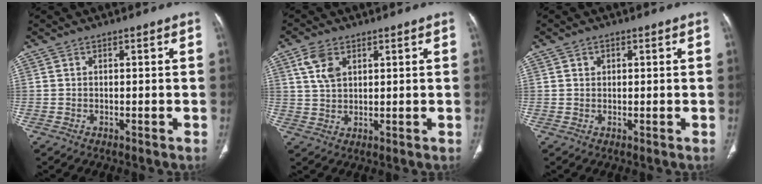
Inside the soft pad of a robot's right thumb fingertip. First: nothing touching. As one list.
[{"total": 5.4, "force": [2.4, 3.3, 3.6], "torque": [-0.068, -0.002, 0.052]}, {"total": 1.3, "force": [0.6, 1.1, 0.5], "torque": [-0.002, -0.001, 0.008]}]